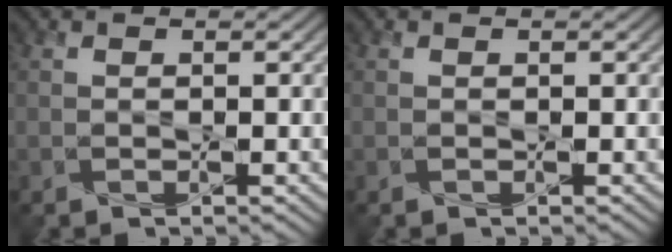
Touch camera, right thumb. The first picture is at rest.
{"total": 0.0}